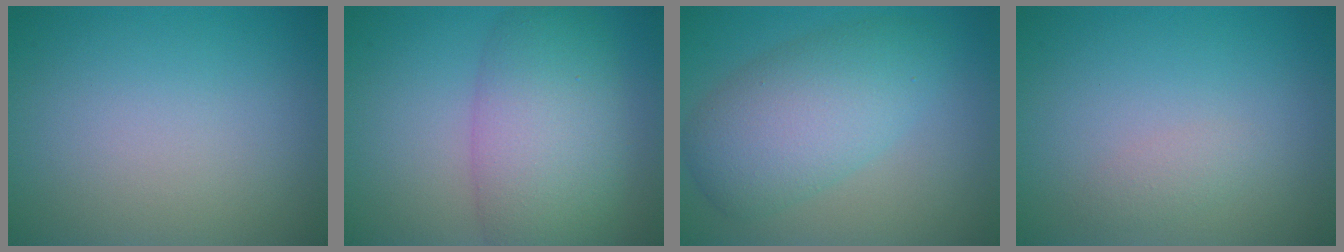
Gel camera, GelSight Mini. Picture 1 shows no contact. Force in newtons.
{"total": 7.5, "press": 7.5, "slide": 0.3}
{"total": 6.4, "press": 6.4, "slide": 0.1}
{"total": 1.0, "press": 1.0, "slide": 0.0}